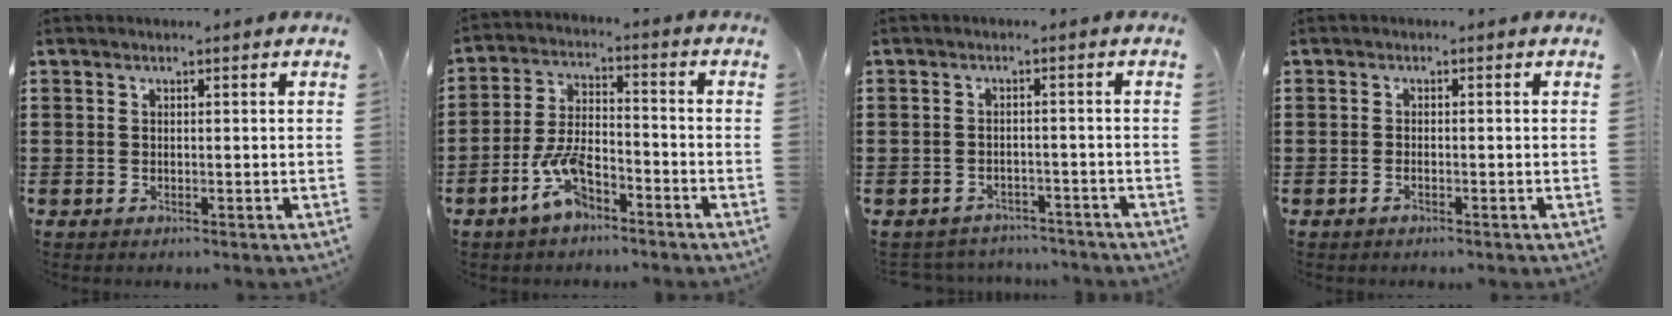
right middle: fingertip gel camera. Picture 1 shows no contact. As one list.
[{"total": 7.4, "force": [-4.6, 3.0, 4.9], "torque": [-0.112, 0.006, -0.088]}, {"total": 2.3, "force": [-2.3, 0.4, -0.1], "torque": [-0.007, -0.003, -0.049]}, {"total": 0.7, "force": [-0.6, 0.1, 0.4], "torque": [-0.013, -0.005, -0.009]}]